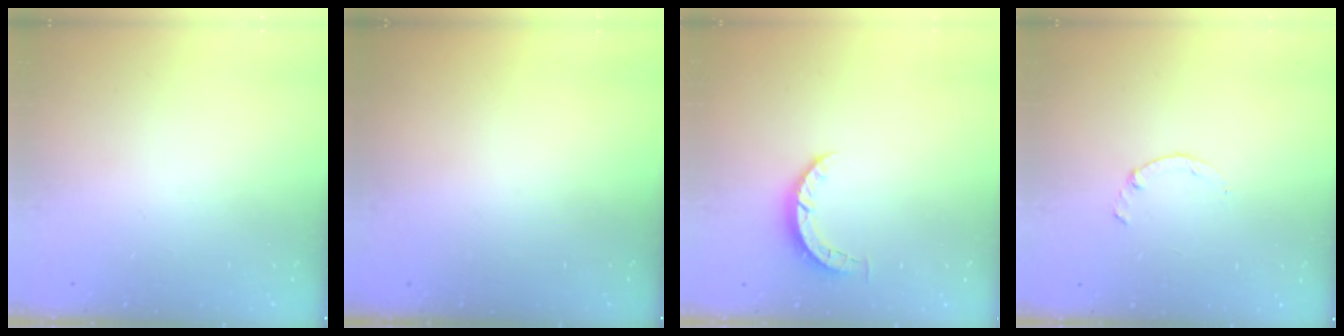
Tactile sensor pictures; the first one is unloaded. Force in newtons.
{"total": 0.0}
{"total": 3.3, "press": 3.3, "slide": 0.4}
{"total": 1.5, "press": 1.4, "slide": 0.3}